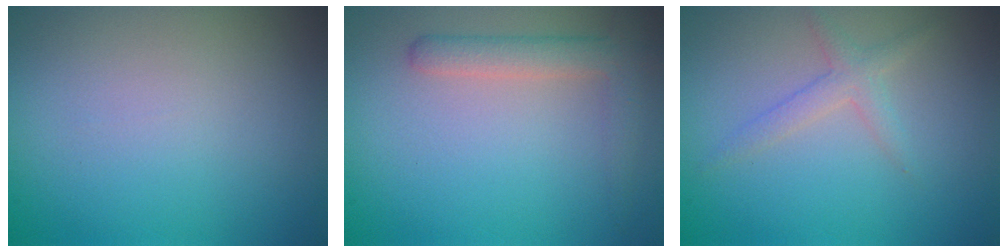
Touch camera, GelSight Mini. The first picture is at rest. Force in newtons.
{"total": 2.8, "press": 2.8, "slide": 0.2}
{"total": 1.8, "press": 1.8, "slide": 0.1}